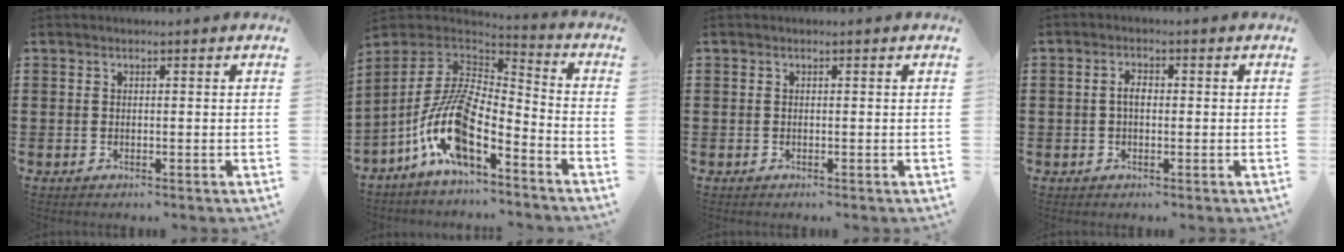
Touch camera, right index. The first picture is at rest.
{"total": 13.0, "force": [-6.7, 4.7, 10.1], "torque": [-0.231, -0.002, -0.142]}
{"total": 0.0}
{"total": 2.3, "force": [-0.1, 1.1, 2.0], "torque": [-0.038, 0.003, -0.003]}